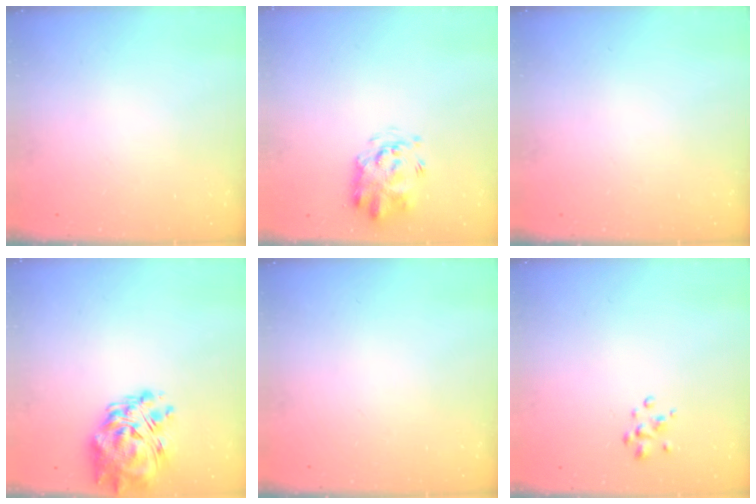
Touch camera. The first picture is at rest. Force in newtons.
{"total": 3.4, "press": 3.3, "slide": 0.8}
{"total": 0.0}
{"total": 10.8, "press": 10.1, "slide": 4.0}
{"total": 0.0}
{"total": 2.5, "press": 2.5, "slide": 0.4}